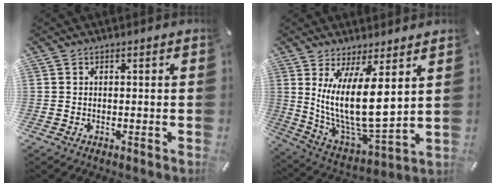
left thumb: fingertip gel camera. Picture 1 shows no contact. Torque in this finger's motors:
{"motor_torque": [1.30, 2.77, 1.52, -1.25, 0.35]}